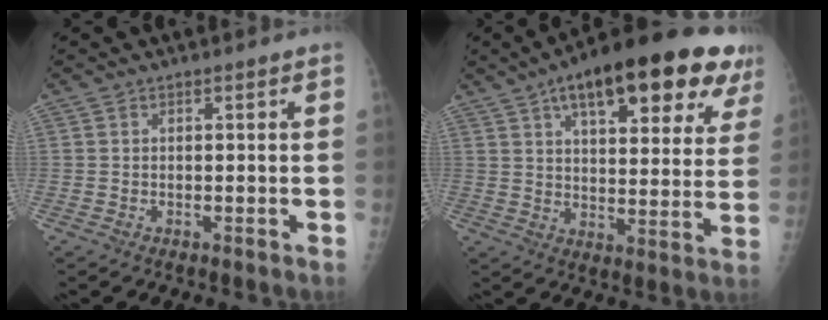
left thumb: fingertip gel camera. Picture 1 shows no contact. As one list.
[{"total": 25.3, "force": [13.4, 9.4, 19.3], "torque": [-0.250, -0.006, 0.189]}]